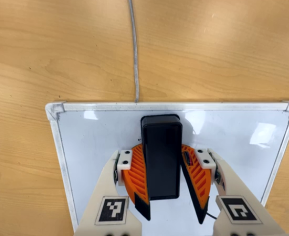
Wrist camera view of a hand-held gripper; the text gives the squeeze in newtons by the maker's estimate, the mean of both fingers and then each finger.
{"total": 13.4, "left": 16.1, "right": 10.8}